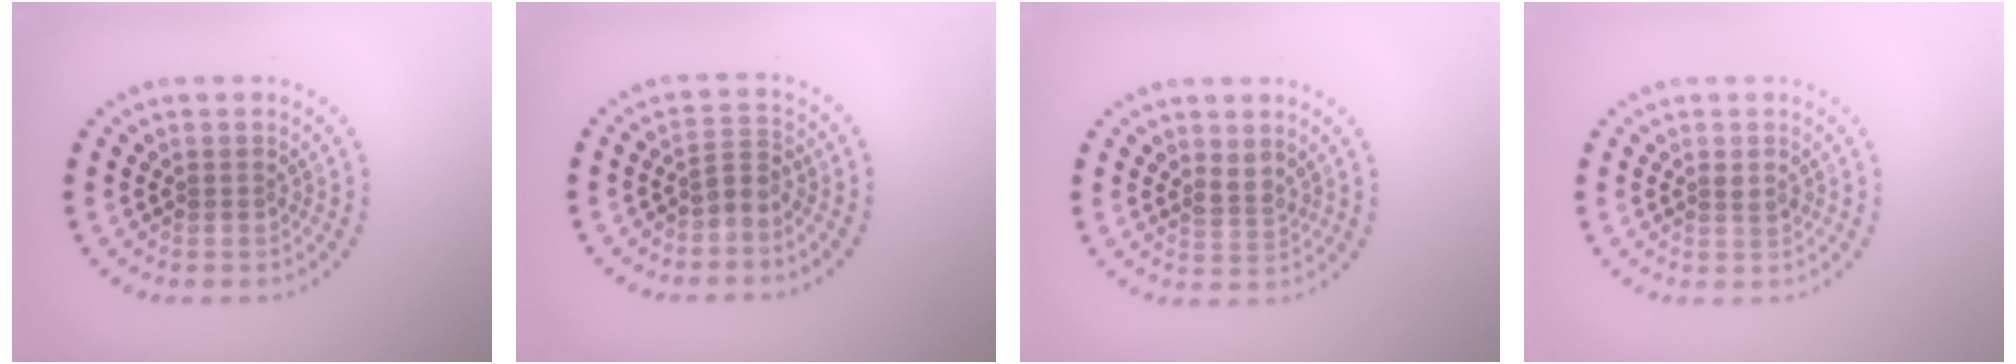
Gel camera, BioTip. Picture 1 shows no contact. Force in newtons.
{"total": 1.8, "press": 1.3, "slide": 1.3}
{"total": 1.8, "press": 1.4, "slide": 1.2}
{"total": 0.9, "press": 0.8, "slide": 0.3}